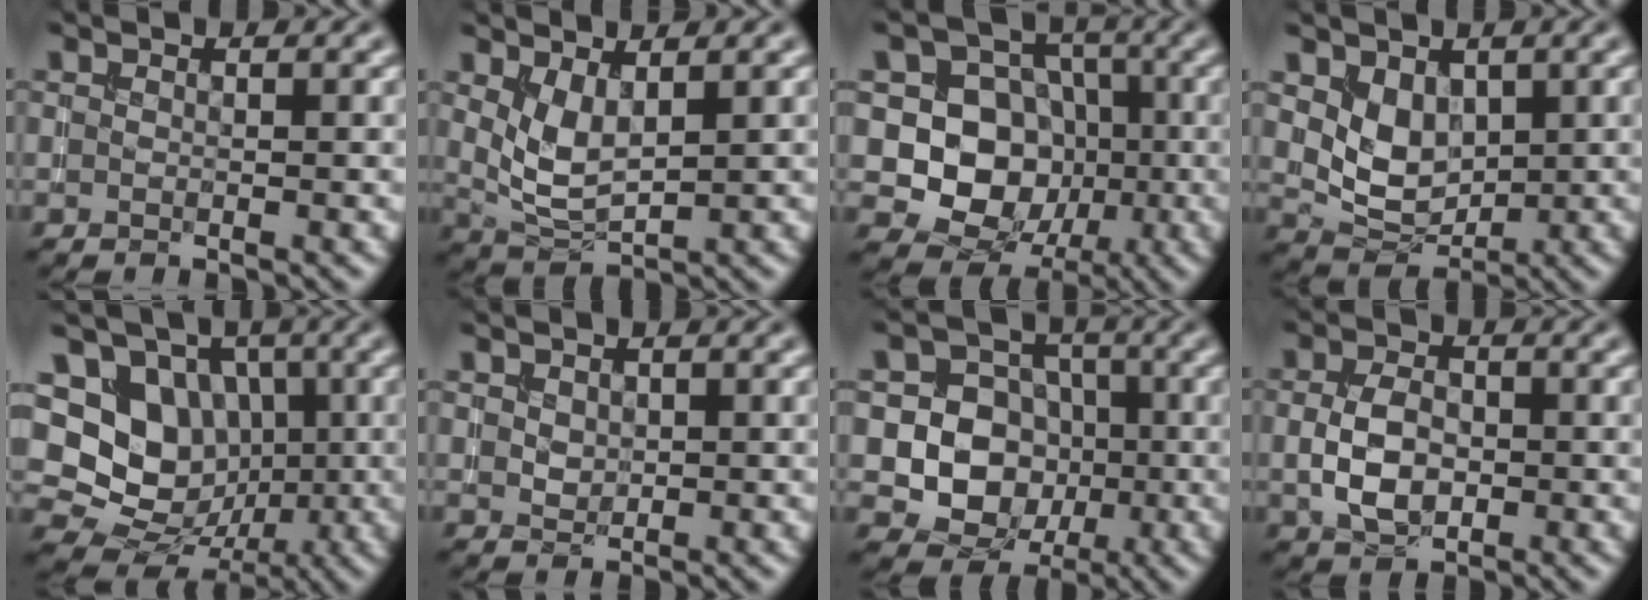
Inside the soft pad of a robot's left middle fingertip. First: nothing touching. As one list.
[{"total": 3.3, "force": [1.3, 1.5, 2.6], "torque": [-0.063, -0.010, 0.033]}, {"total": 8.7, "force": [-0.7, 7.7, 4.0], "torque": [-0.051, -0.006, -0.037]}, {"total": 3.7, "force": [1.1, 2.7, 2.3], "torque": [-0.044, -0.012, 0.025]}, {"total": 14.1, "force": [1.5, 12.6, 6.1], "torque": [-0.138, 0.042, 0.010]}, {"total": 1.1, "force": [0.4, 0.9, 0.5], "torque": [-0.011, -0.003, 0.013]}, {"total": 8.6, "force": [-1.2, 7.9, 3.3], "torque": [-0.047, 0.013, -0.043]}, {"total": 4.1, "force": [-0.3, 2.7, 3.0], "torque": [-0.061, -0.001, -0.008]}]